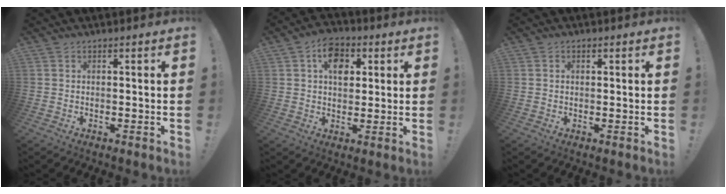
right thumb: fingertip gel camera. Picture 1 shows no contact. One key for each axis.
{"total": 8.8, "fx": 2.8, "fy": 6.5, "fz": 5.3, "tx": -0.067, "ty": -0.001, "tz": 0.048}
{"total": 0.7, "fx": 0.2, "fy": 0.5, "fz": 0.5, "tx": -0.006, "ty": 0.002, "tz": 0.003}